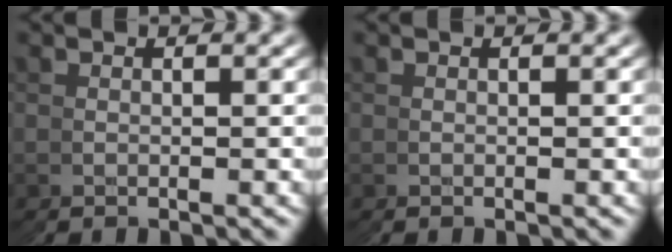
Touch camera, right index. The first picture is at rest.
{"total": 0.0}